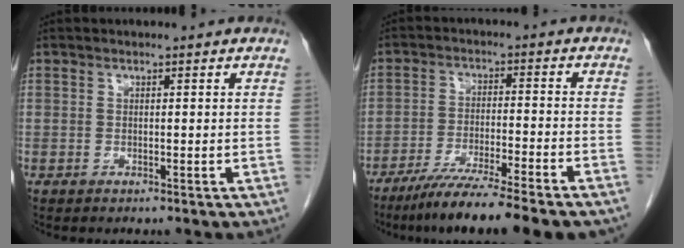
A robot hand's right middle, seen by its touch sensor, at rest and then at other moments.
{"total": 12.9, "force": [-10.3, 0.1, 7.7], "torque": [-0.121, -0.035, -0.163]}